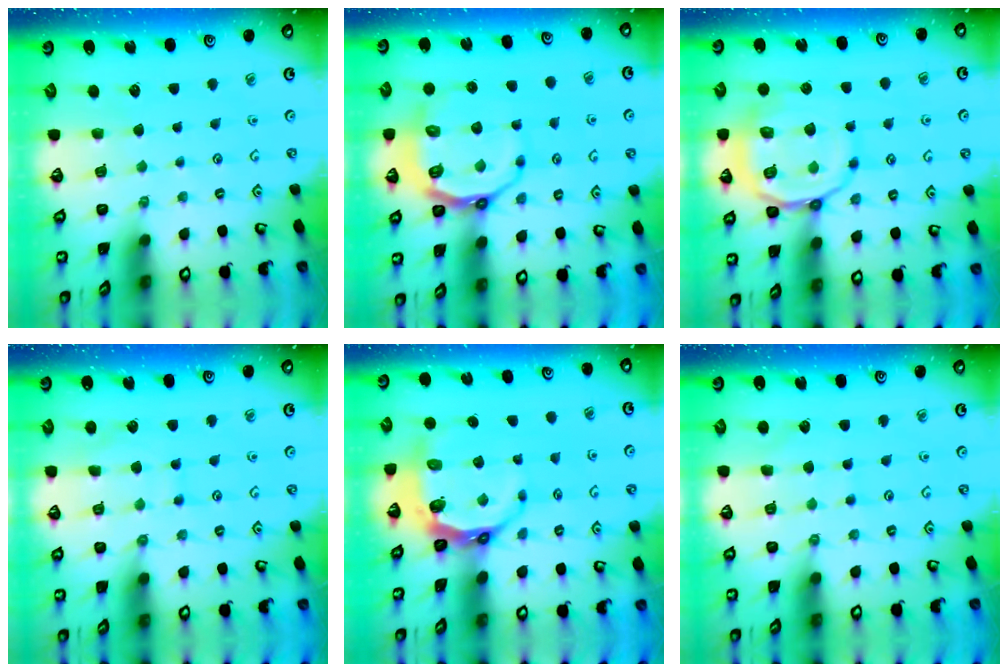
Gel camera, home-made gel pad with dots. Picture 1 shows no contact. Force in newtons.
{"total": 10.7, "press": 10.2, "slide": 3.4}
{"total": 15.7, "press": 15.7, "slide": 1.5}
{"total": 6.9, "press": 6.8, "slide": 0.7}
{"total": 7.0, "press": 6.2, "slide": 3.2}
{"total": 5.2, "press": 5.1, "slide": 0.6}